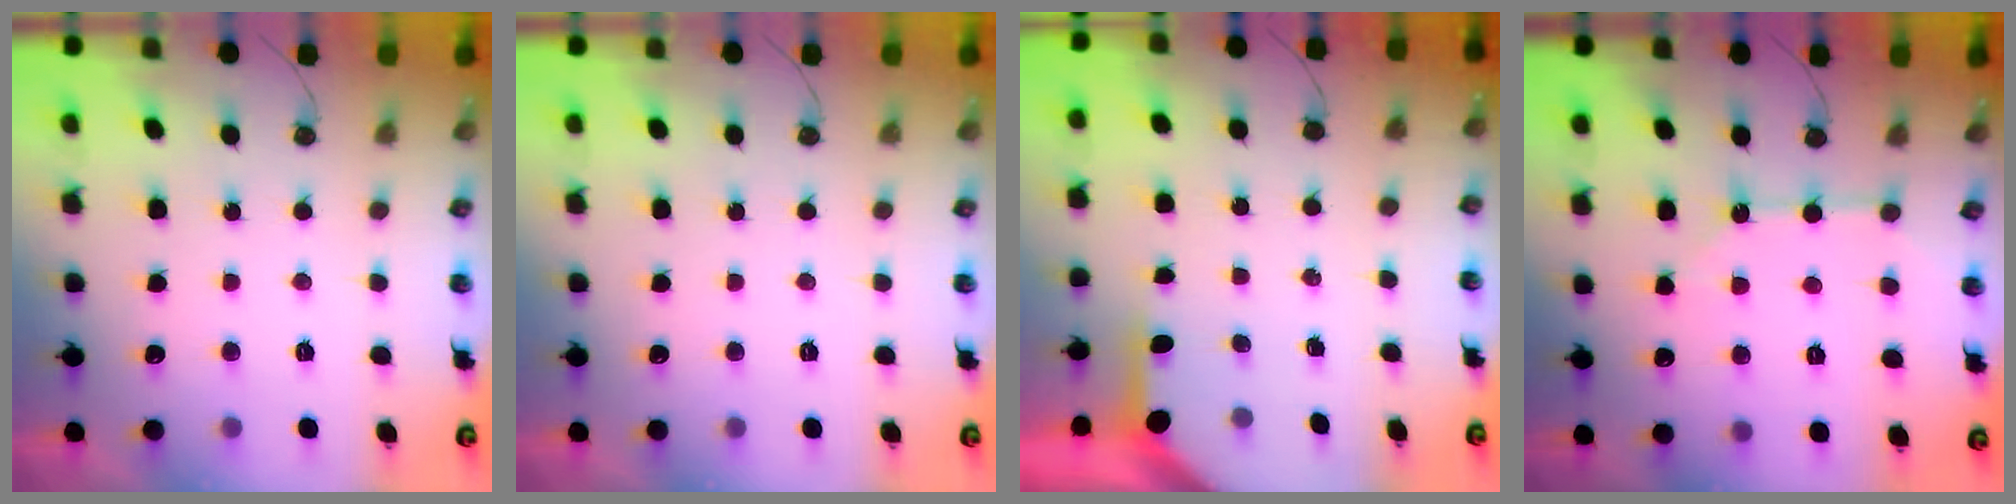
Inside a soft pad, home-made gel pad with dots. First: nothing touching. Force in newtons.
{"total": 0.0}
{"total": 3.1, "press": 3.1, "slide": 0.4}
{"total": 5.1, "press": 5.1, "slide": 0.5}